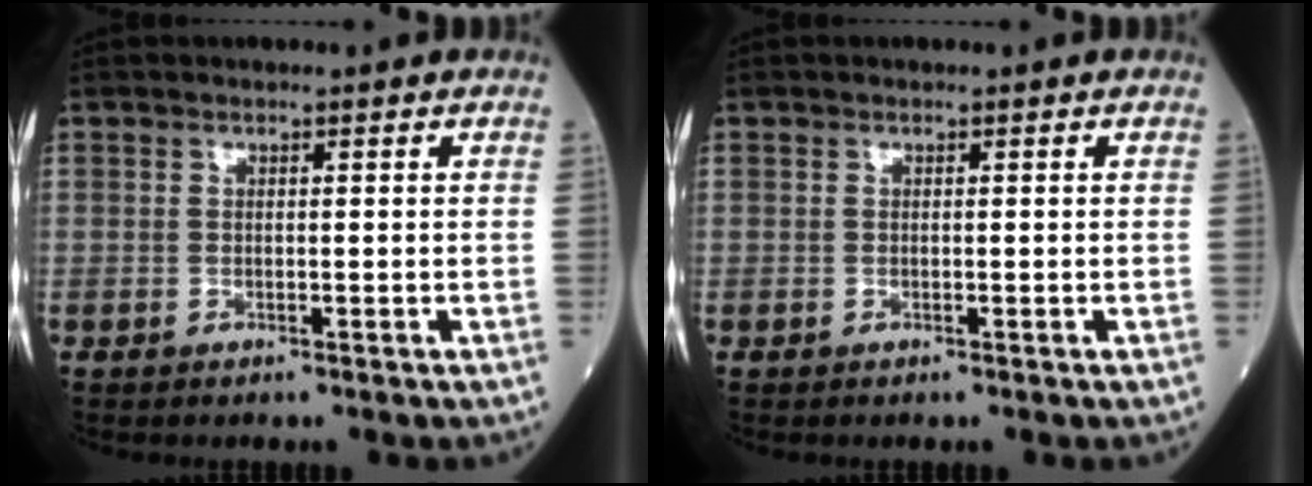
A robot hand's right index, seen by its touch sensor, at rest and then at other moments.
{"total": 0.0}